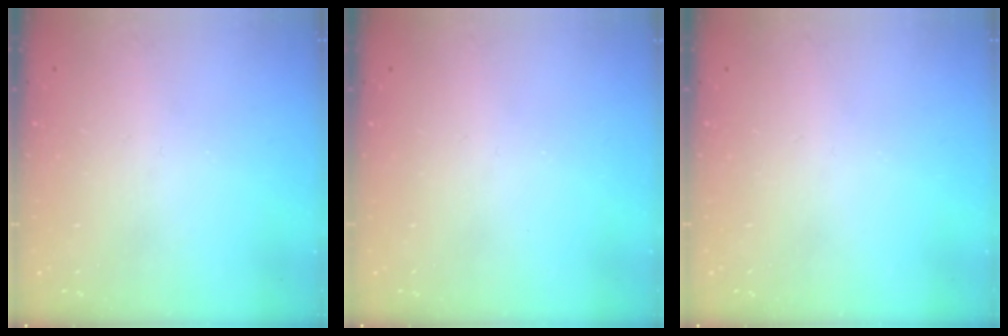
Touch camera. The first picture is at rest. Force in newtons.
{"total": 0.0}
{"total": 0.0}